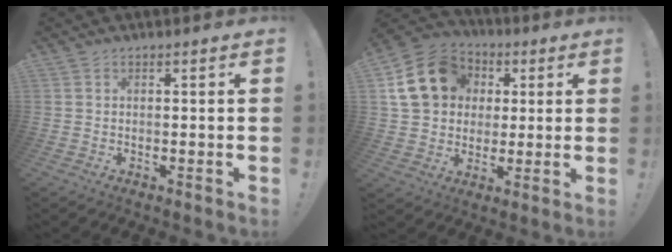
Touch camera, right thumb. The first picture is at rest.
{"total": 17.0, "force": [4.5, 14.2, 8.2], "torque": [-0.124, -0.003, 0.100]}